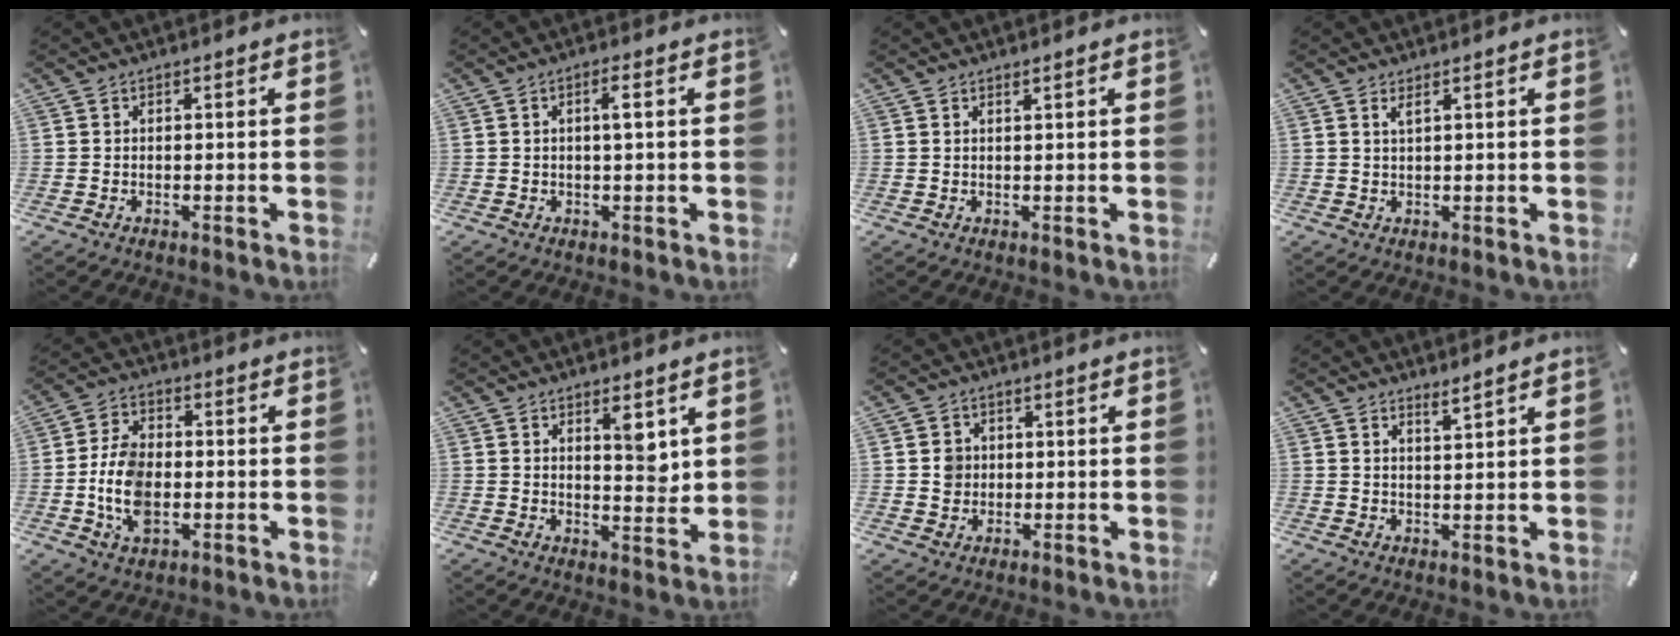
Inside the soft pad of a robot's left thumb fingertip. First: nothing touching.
{"total": 3.0, "force": [0.5, 0.4, 2.9], "torque": [-0.057, 0.004, 0.006]}
{"total": 0.9, "force": [0.8, -0.1, 0.5], "torque": [-0.008, -0.002, 0.014]}
{"total": 1.5, "force": [1.1, 0.1, 1.0], "torque": [-0.020, 0.000, 0.019]}
{"total": 10.0, "force": [-2.1, 6.7, 7.2], "torque": [-0.169, 0.004, -0.038]}
{"total": 6.1, "force": [3.7, 2.6, 4.1], "torque": [-0.043, -0.032, 0.055]}
{"total": 3.7, "force": [0.3, 3.7, 0.3], "torque": [-0.004, 0.004, 0.004]}
{"total": 2.6, "force": [2.4, -0.4, 0.8], "torque": [-0.019, -0.012, 0.044]}